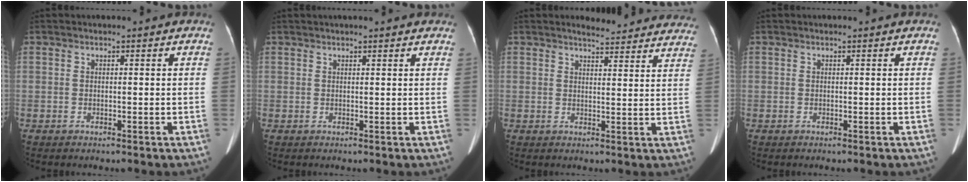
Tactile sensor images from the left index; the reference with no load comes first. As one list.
[{"total": 5.4, "force": [4.7, 0.6, 2.6], "torque": [-0.034, 0.027, 0.051]}, {"total": 15.7, "force": [15.0, 2.8, 3.8], "torque": [-0.023, -0.028, 0.156]}, {"total": 0.0}]